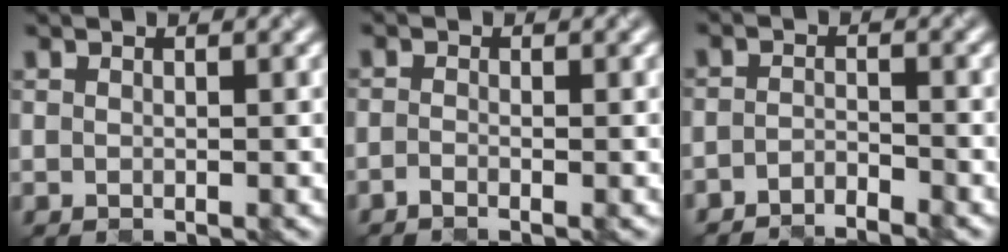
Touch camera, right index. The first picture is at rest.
{"total": 1.0, "force": [-0.9, 0.1, 0.4], "torque": [-0.003, -0.004, -0.021]}
{"total": 2.7, "force": [-2.7, 0.0, 0.2], "torque": [-0.003, -0.005, -0.051]}